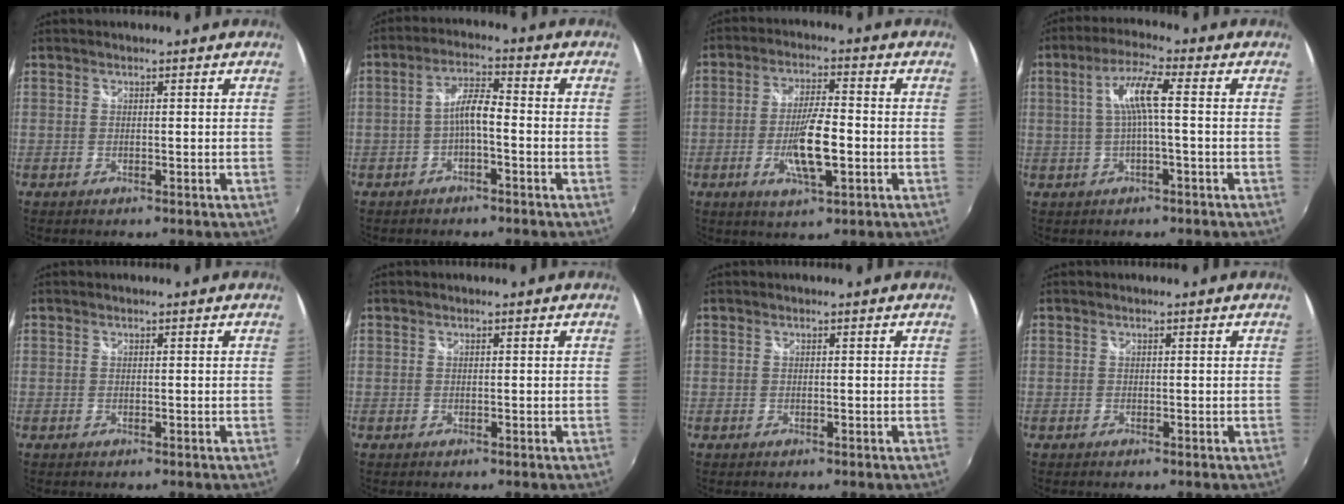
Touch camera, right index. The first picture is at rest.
{"total": 4.6, "force": [-1.8, 1.0, 4.1], "torque": [-0.084, 0.013, -0.033]}
{"total": 9.3, "force": [-2.5, 2.0, 8.7], "torque": [-0.167, -0.006, -0.045]}
{"total": 6.2, "force": [0.0, 0.2, 6.2], "torque": [-0.123, 0.008, 0.006]}
{"total": 0.0}
{"total": 0.0}
{"total": 0.0}
{"total": 0.0}